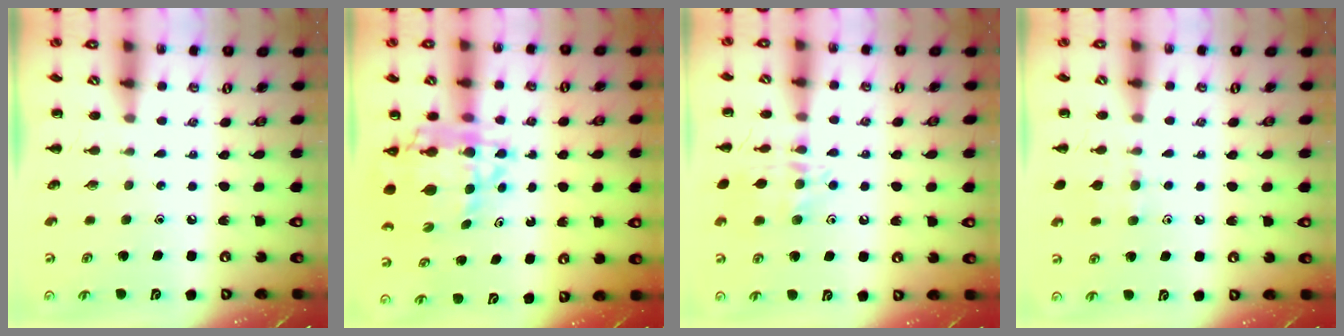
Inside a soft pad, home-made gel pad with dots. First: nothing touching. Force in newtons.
{"total": 11.4, "press": 10.9, "slide": 3.4}
{"total": 12.9, "press": 12.9, "slide": 0.6}
{"total": 8.0, "press": 7.6, "slide": 2.7}